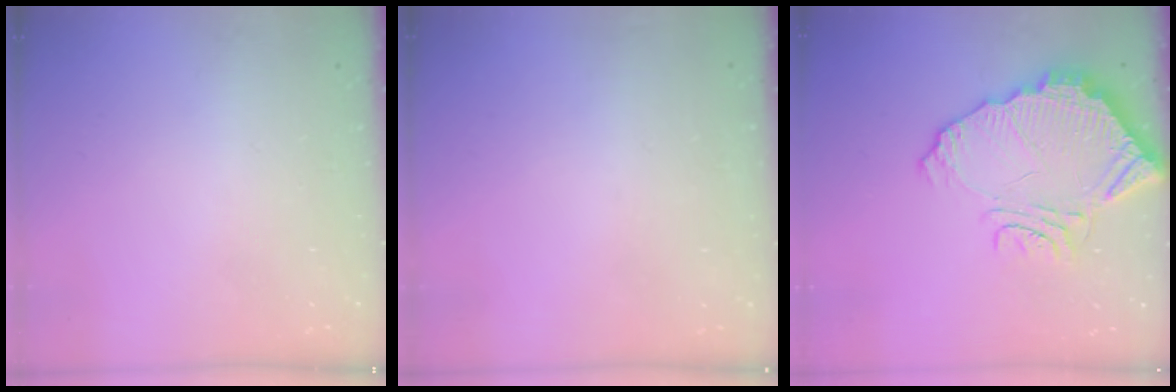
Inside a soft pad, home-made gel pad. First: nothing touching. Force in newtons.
{"total": 3.2, "press": 3.2, "slide": 0.1}
{"total": 14.9, "press": 14.8, "slide": 1.4}